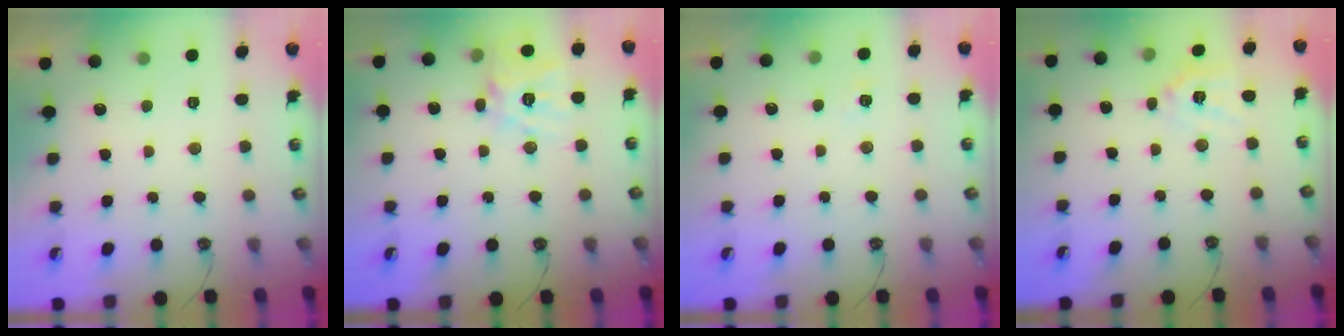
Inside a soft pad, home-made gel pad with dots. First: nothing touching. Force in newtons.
{"total": 13.5, "press": 13.4, "slide": 1.5}
{"total": 2.3, "press": 2.3, "slide": 0.3}
{"total": 10.8, "press": 10.8, "slide": 1.1}